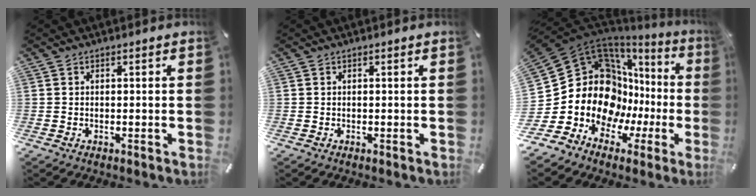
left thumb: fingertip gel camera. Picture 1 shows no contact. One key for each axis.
{"total": 0.0}
{"total": 19.3, "fx": 1.6, "fy": 15.5, "fz": 11.5, "tx": -0.232, "ty": -0.062, "tz": 0.053}